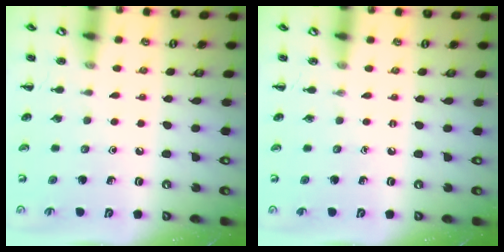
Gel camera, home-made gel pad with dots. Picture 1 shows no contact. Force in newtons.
{"total": 0.0}